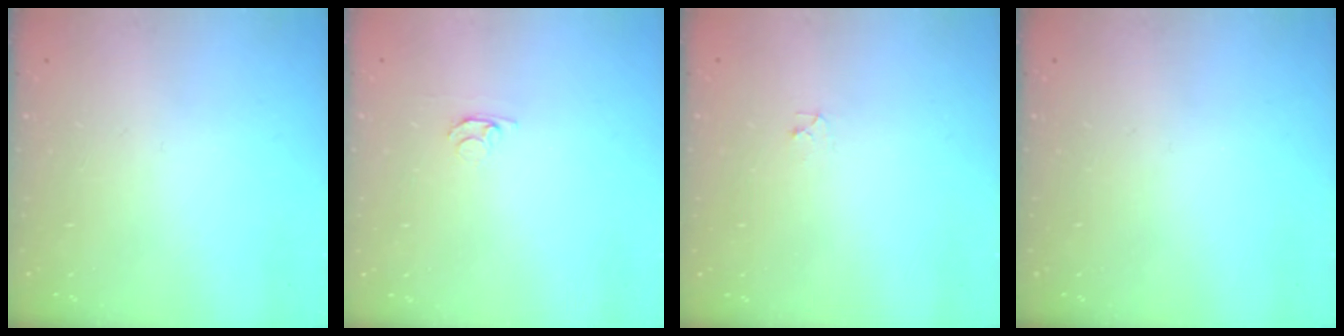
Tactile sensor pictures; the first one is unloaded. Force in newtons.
{"total": 2.1, "press": 2.1, "slide": 0.2}
{"total": 2.8, "press": 2.7, "slide": 0.4}
{"total": 0.0}